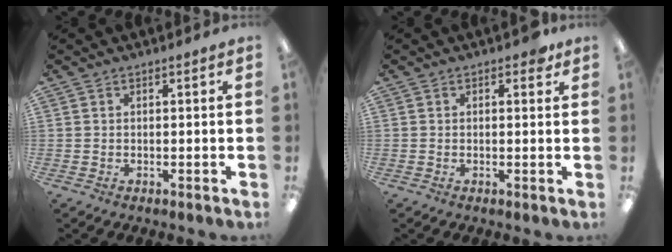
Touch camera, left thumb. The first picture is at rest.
{"total": 1.6, "force": [1.0, 0.9, 1.0], "torque": [-0.005, -0.003, 0.014]}